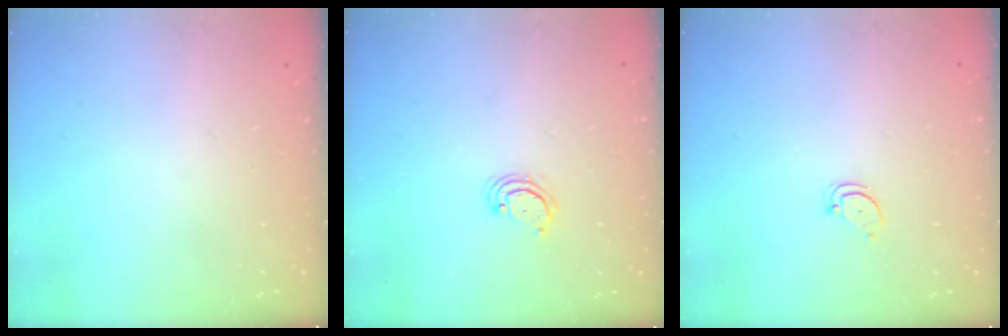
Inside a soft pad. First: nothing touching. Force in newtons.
{"total": 2.9, "press": 2.8, "slide": 0.4}
{"total": 2.3, "press": 2.3, "slide": 0.2}